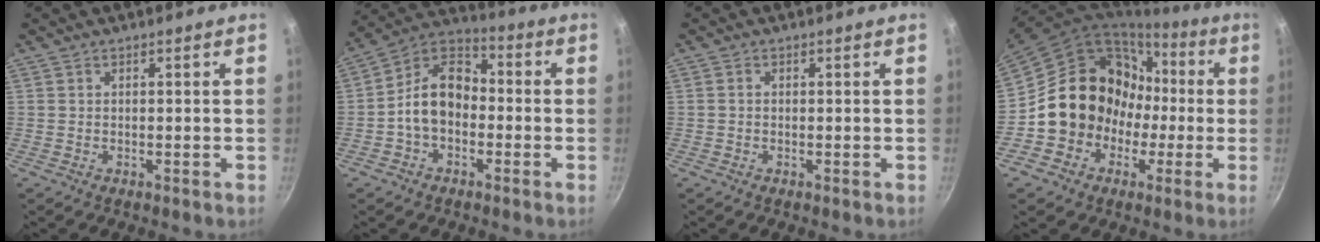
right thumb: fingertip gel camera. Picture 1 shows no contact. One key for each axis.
{"total": 11.5, "fx": -2.0, "fy": 8.1, "fz": 7.8, "tx": -0.103, "ty": 0.045, "tz": -0.058}
{"total": 0.5, "fx": -0.1, "fy": 0.4, "fz": 0.2, "tx": -0.004, "ty": 0.003, "tz": -0.002}
{"total": 17.0, "fx": -2.1, "fy": 15.3, "fz": 7.0, "tx": -0.084, "ty": 0.061, "tz": -0.025}